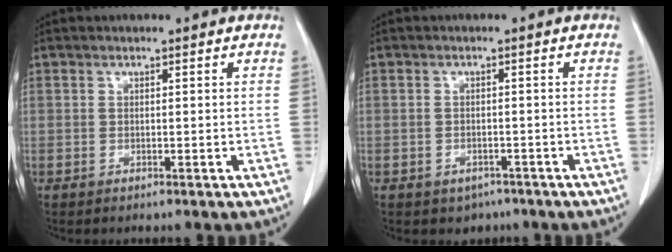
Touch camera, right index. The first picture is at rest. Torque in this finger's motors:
{"motor_torque": [0.28, -0.23, 0.06, 0.00]}